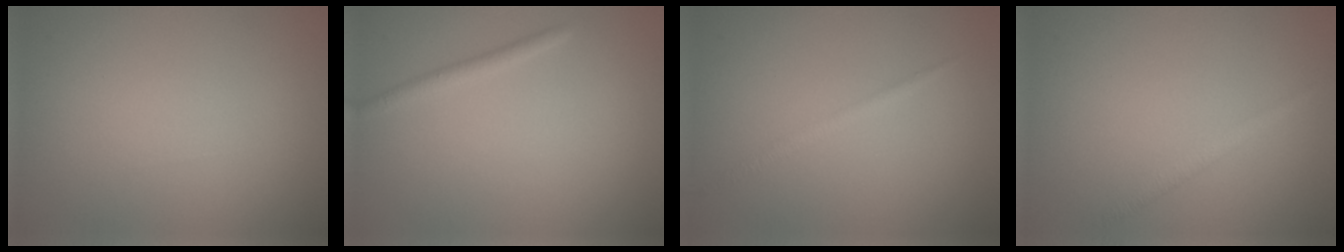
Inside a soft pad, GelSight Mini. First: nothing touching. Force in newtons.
{"total": 1.4, "press": 1.4, "slide": 0.1}
{"total": 1.2, "press": 1.2, "slide": 0.1}
{"total": 1.3, "press": 1.3, "slide": 0.0}